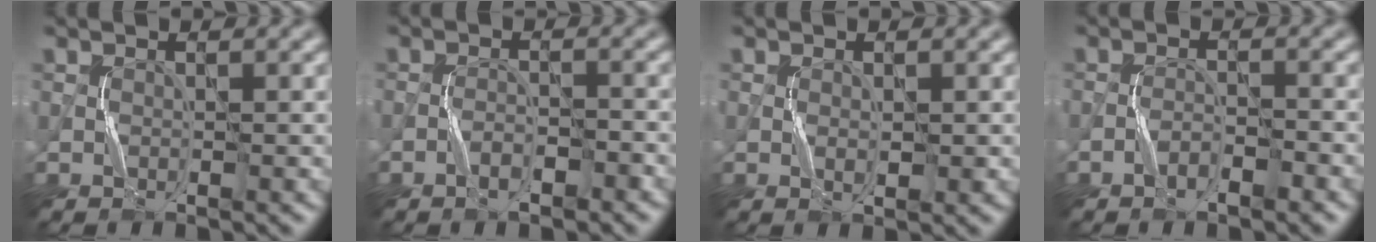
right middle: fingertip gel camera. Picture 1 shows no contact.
{"total": 2.1, "force": [-1.5, 0.5, 1.3], "torque": [-0.020, 0.007, -0.025]}
{"total": 0.9, "force": [0.1, 0.3, 0.8], "torque": [-0.016, -0.002, 0.004]}
{"total": 1.7, "force": [-1.3, 0.3, 1.1], "torque": [-0.021, 0.007, -0.022]}